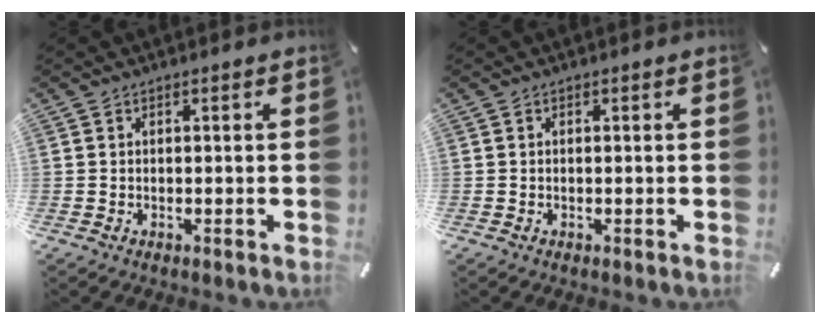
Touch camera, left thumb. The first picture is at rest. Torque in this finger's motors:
{"motor_torque": [-0.09, 0.11, 0.00, 0.00, 0.00]}